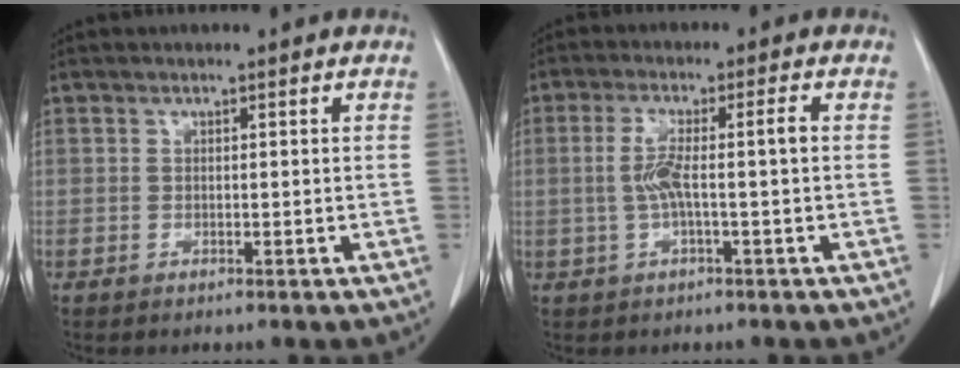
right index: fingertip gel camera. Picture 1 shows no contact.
{"total": 5.3, "force": [-0.4, 0.1, 5.3], "torque": [-0.111, 0.019, -0.005]}